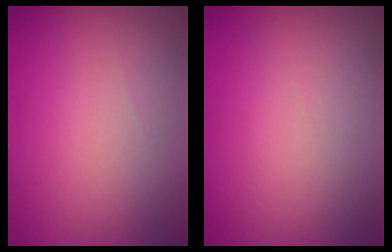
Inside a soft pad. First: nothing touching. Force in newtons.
{"total": 0.0}